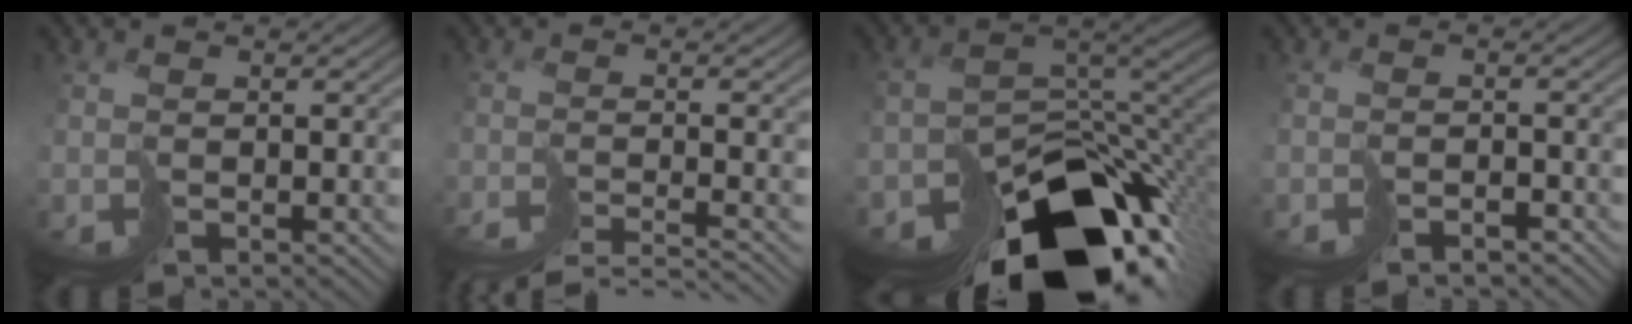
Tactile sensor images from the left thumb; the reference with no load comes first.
{"total": 5.8, "force": [-5.3, -0.6, 2.3], "torque": [-0.020, -0.001, -0.078]}
{"total": 16.3, "force": [-11.6, 7.7, 8.6], "torque": [-0.144, -0.055, -0.145]}
{"total": 2.4, "force": [-2.4, 0.4, 0.0], "torque": [0.013, -0.003, -0.038]}